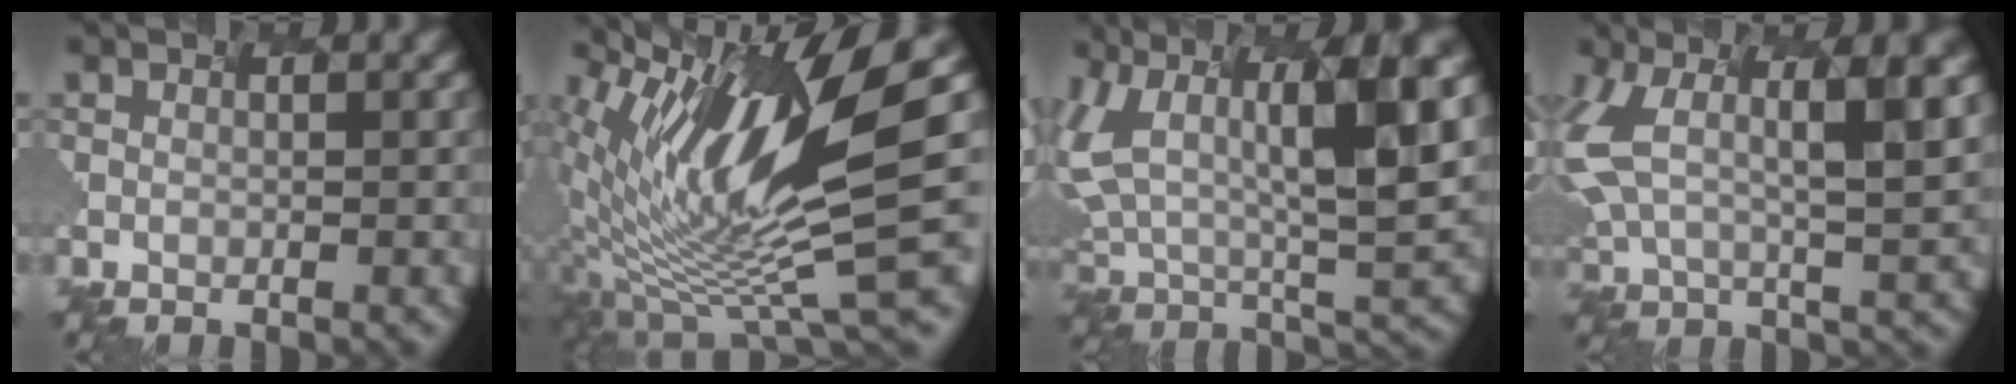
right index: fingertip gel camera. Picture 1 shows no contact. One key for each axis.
{"total": 12.2, "fx": 2.6, "fy": 2.7, "fz": 11.5, "tx": -0.225, "ty": -0.004, "tz": 0.073}
{"total": 12.0, "fx": 4.0, "fy": 5.3, "fz": 10.0, "tx": -0.187, "ty": 0.006, "tz": 0.080}
{"total": 8.7, "fx": 2.2, "fy": 3.3, "fz": 7.7, "tx": -0.168, "ty": 0.009, "tz": 0.045}